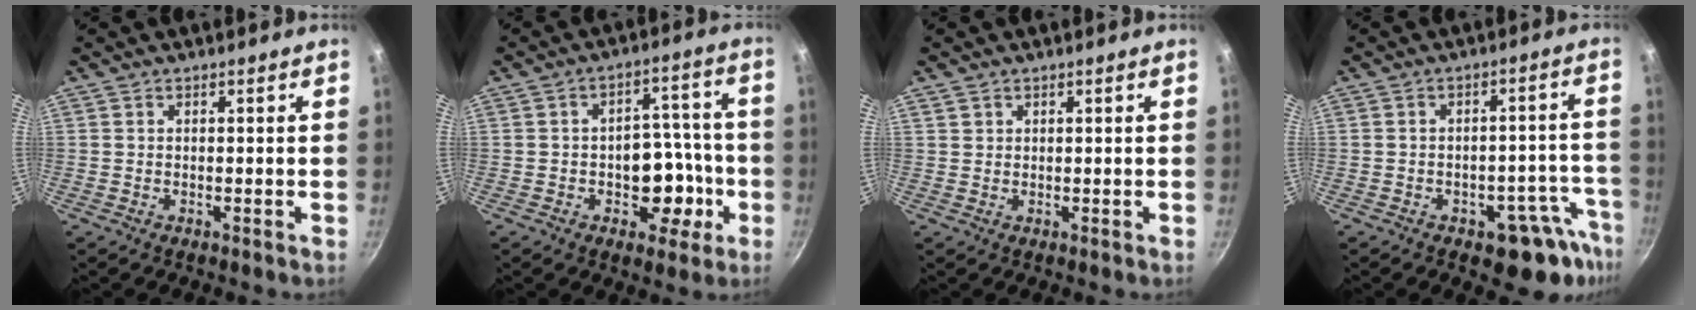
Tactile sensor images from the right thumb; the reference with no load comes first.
{"total": 10.6, "force": [-3.3, 7.6, 6.7], "torque": [-0.037, 0.037, -0.037]}
{"total": 1.1, "force": [0.6, 0.9, 0.2], "torque": [0.004, 0.005, 0.010]}
{"total": 10.6, "force": [-5.9, 5.9, 6.5], "torque": [-0.007, 0.058, -0.062]}